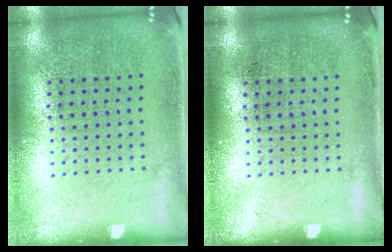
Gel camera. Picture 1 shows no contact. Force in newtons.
{"total": 0.0}